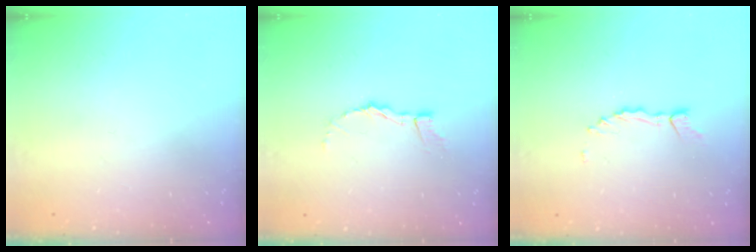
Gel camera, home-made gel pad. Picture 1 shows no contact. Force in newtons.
{"total": 3.8, "press": 3.8, "slide": 0.3}
{"total": 0.9, "press": 0.9, "slide": 0.1}